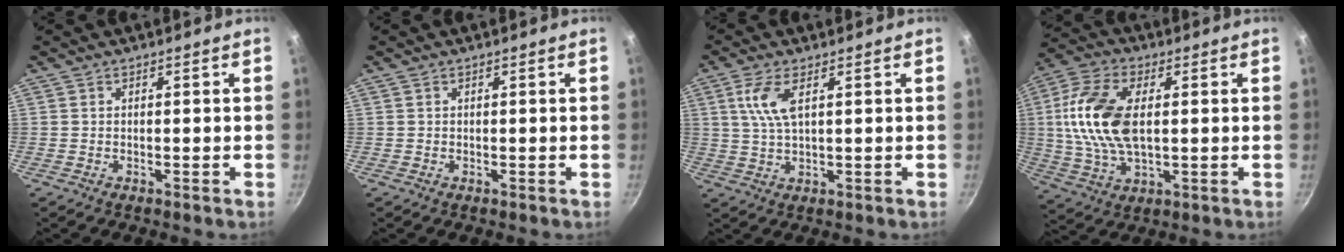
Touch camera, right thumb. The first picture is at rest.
{"total": 0.0}
{"total": 6.2, "force": [2.1, 2.3, 5.4], "torque": [-0.115, -0.001, 0.045]}
{"total": 15.6, "force": [1.8, 8.6, 12.9], "torque": [-0.251, 0.004, 0.029]}